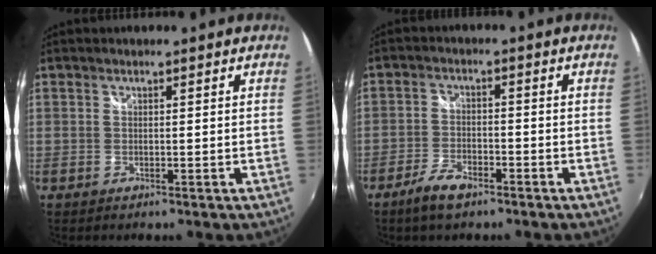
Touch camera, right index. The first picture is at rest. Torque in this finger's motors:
{"motor_torque": [0.41, -0.42, 0.23, 0.04]}